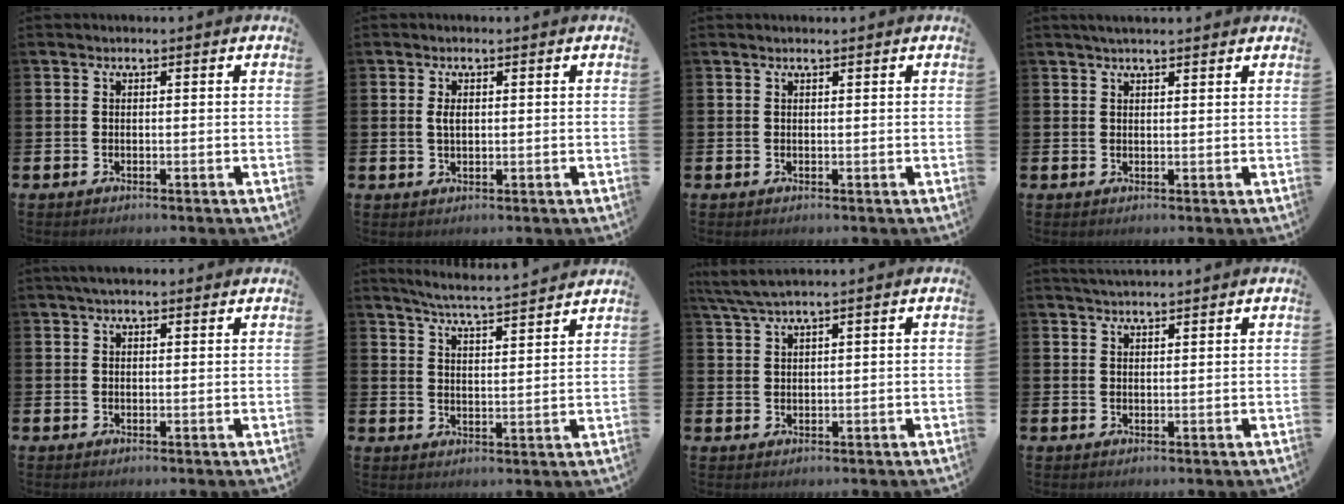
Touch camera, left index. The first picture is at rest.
{"total": 1.8, "force": [0.5, 0.9, 1.5], "torque": [-0.019, 0.001, 0.005]}
{"total": 0.6, "force": [0.5, 0.0, 0.2], "torque": [-0.001, -0.001, 0.009]}
{"total": 2.1, "force": [1.9, 0.3, 0.8], "torque": [-0.010, -0.003, 0.032]}
{"total": 1.9, "force": [1.6, 0.6, 0.9], "torque": [-0.010, 0.002, 0.026]}
{"total": 5.6, "force": [5.5, -0.4, 1.3], "torque": [-0.039, -0.037, 0.094]}
{"total": 2.9, "force": [2.4, -0.1, 1.7], "torque": [-0.040, -0.002, 0.045]}
{"total": 2.3, "force": [2.2, 0.2, 0.4], "torque": [-0.010, -0.004, 0.040]}